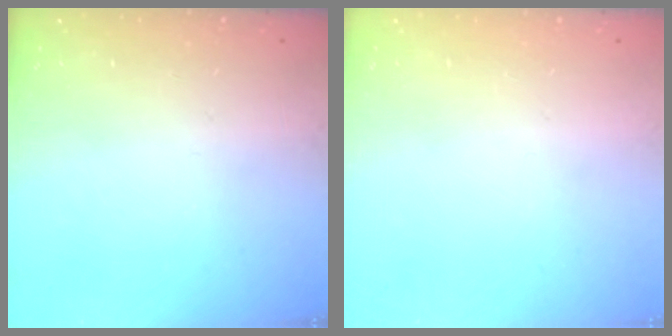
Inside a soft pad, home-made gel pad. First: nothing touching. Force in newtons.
{"total": 0.0}